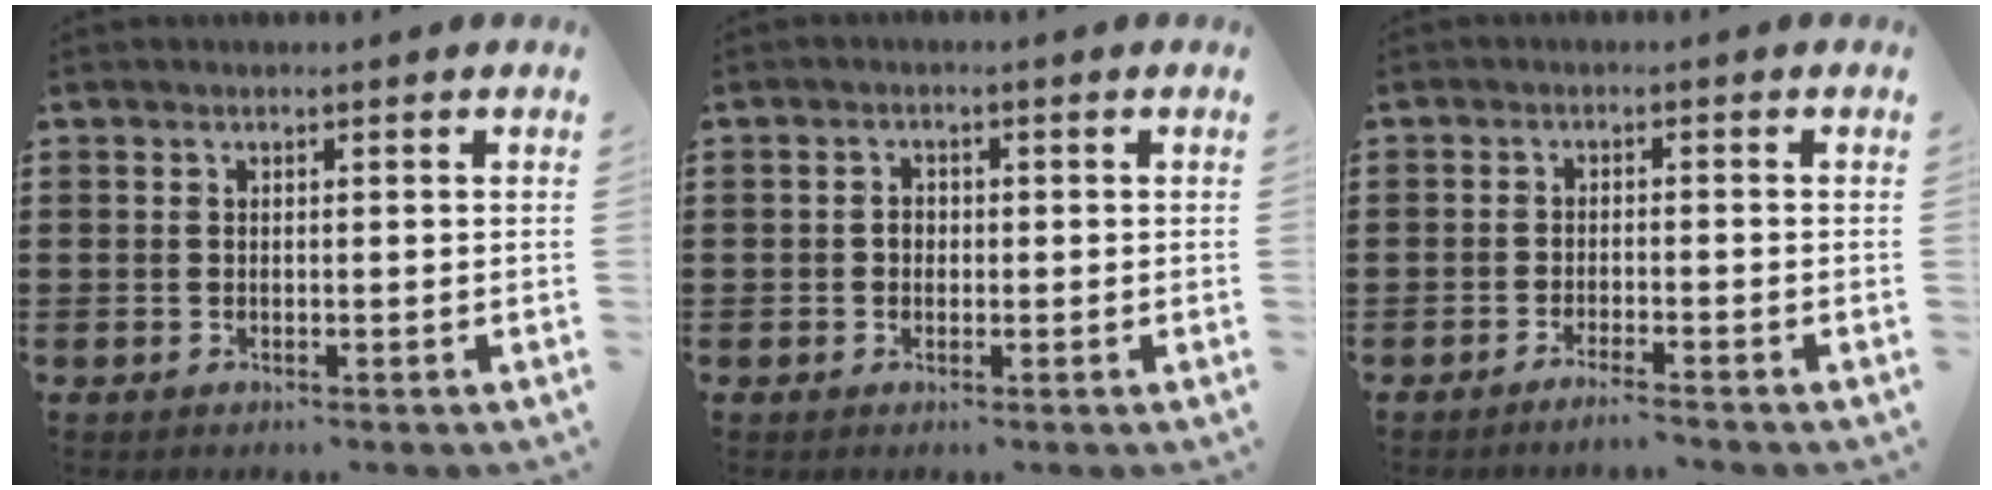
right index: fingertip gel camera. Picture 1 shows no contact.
{"total": 1.5, "force": [-0.2, 1.1, 0.9], "torque": [-0.019, 0.004, -0.006]}
{"total": 2.0, "force": [-1.9, -0.3, 0.8], "torque": [-0.013, -0.001, -0.036]}